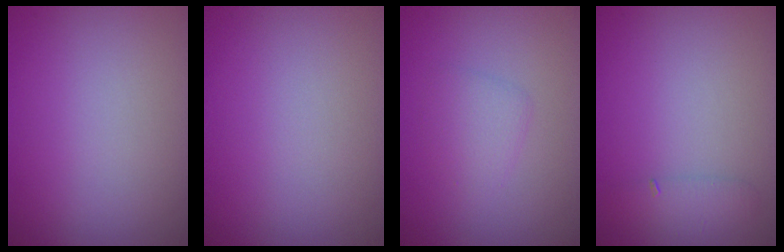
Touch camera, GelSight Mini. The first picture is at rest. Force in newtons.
{"total": 0.0}
{"total": 1.6, "press": 1.6, "slide": 0.0}
{"total": 1.4, "press": 1.4, "slide": 0.1}